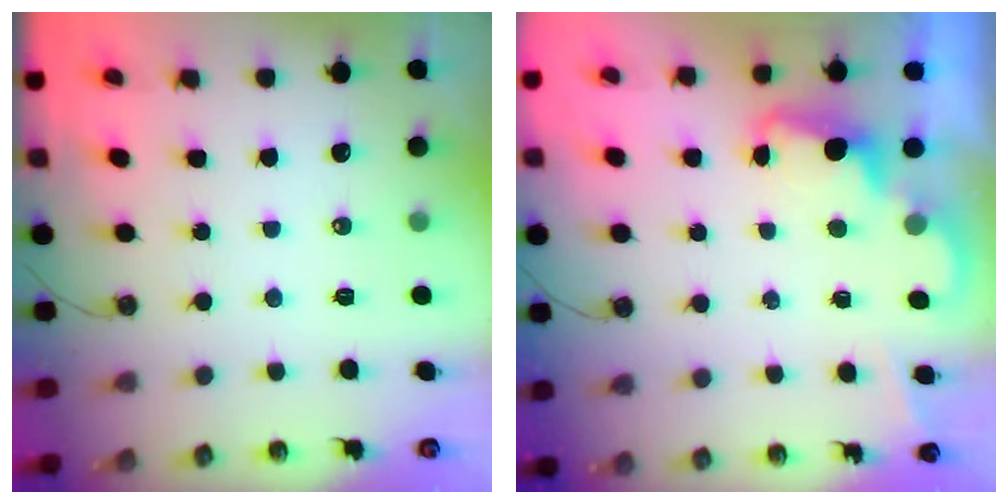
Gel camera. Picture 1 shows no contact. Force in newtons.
{"total": 2.5, "press": 2.4, "slide": 0.5}